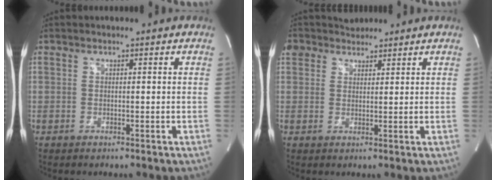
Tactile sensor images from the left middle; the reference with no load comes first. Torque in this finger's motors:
{"motor_torque": [0.02, -0.08, -0.07, 0.00]}